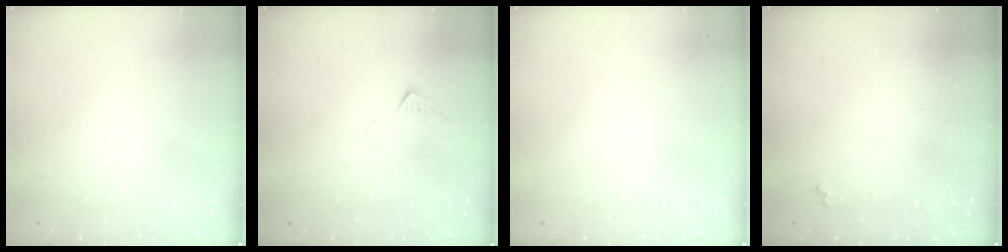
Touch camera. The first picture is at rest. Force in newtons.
{"total": 6.6, "press": 6.6, "slide": 0.4}
{"total": 1.1, "press": 1.0, "slide": 0.1}
{"total": 1.9, "press": 1.8, "slide": 0.5}